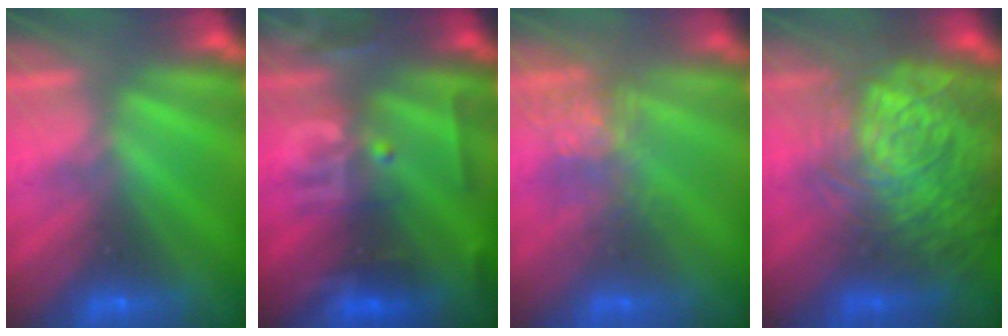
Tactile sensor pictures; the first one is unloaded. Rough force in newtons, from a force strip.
{"total": 2.8}
{"total": 3.7}
{"total": 9.5}